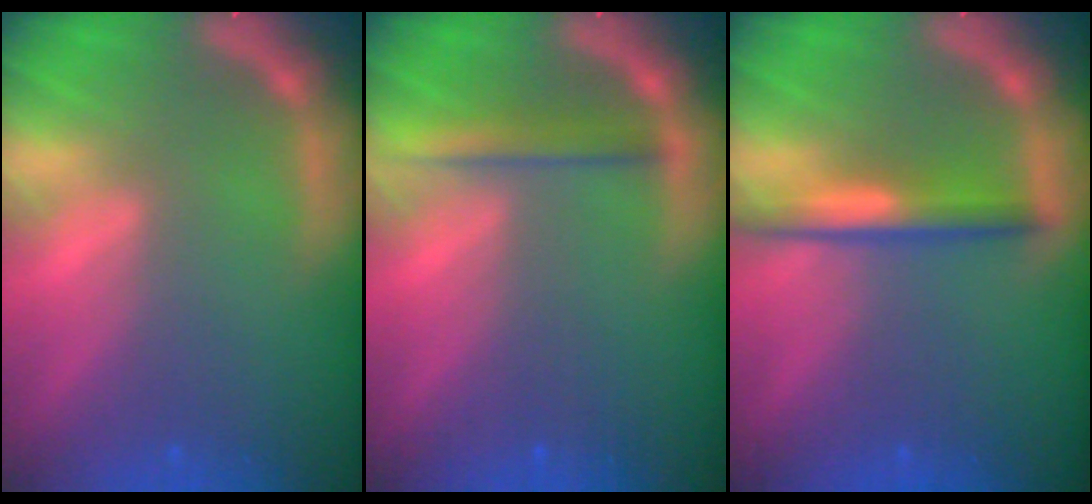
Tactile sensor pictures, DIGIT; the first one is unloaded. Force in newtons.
{"total": 2.5}
{"total": 3.5}